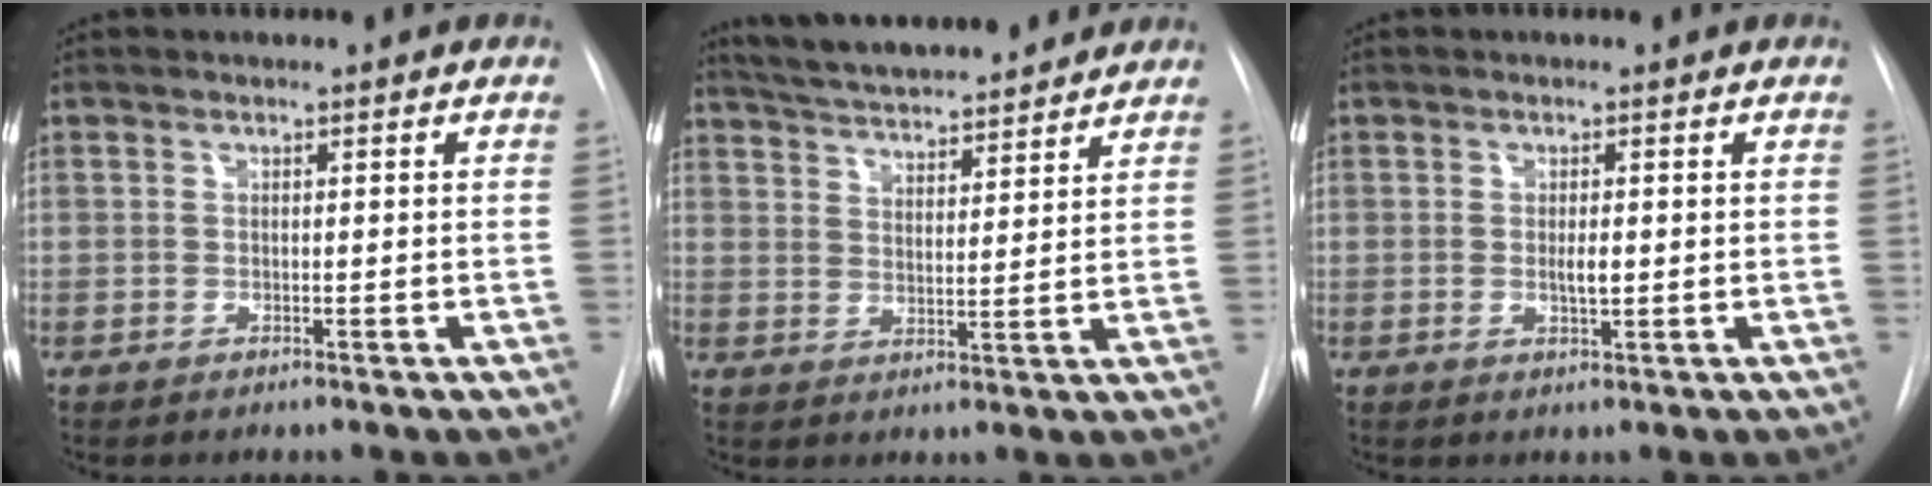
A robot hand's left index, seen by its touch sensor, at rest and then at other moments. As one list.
[{"total": 16.0, "force": [14.4, 2.5, 6.5], "torque": [-0.110, 0.023, 0.218]}, {"total": 2.0, "force": [-0.5, 0.5, 1.8], "torque": [-0.034, -0.006, -0.005]}]